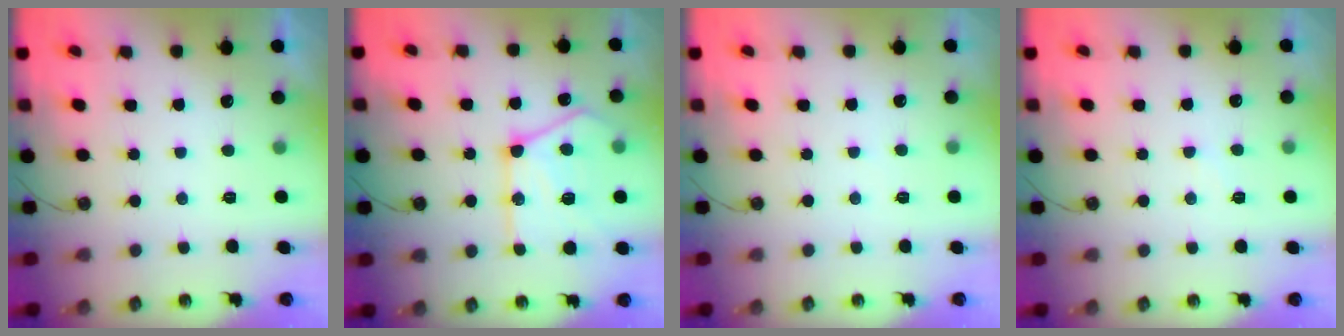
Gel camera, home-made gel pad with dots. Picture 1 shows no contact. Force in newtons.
{"total": 20.8, "press": 20.7, "slide": 2.1}
{"total": 2.0, "press": 2.0, "slide": 0.4}
{"total": 7.6, "press": 7.6, "slide": 0.8}